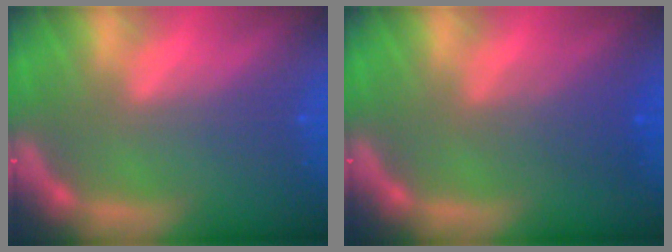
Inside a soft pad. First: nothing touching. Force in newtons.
{"total": 2.9}